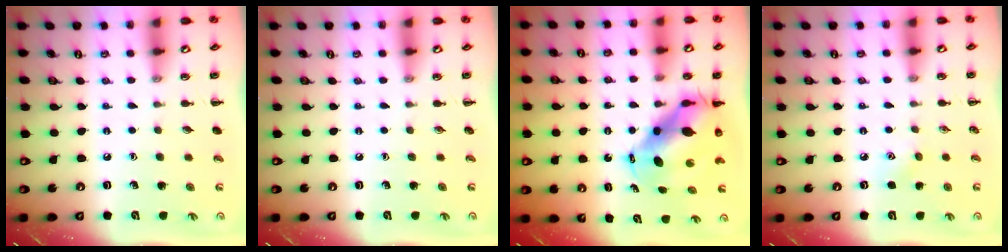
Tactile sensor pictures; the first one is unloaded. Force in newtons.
{"total": 0.0}
{"total": 10.8, "press": 10.4, "slide": 3.0}
{"total": 3.9, "press": 3.8, "slide": 1.0}